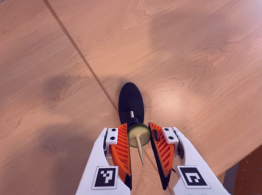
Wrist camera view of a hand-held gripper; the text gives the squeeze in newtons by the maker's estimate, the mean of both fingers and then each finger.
{"total": 8.3, "left": 8.2, "right": 8.5}